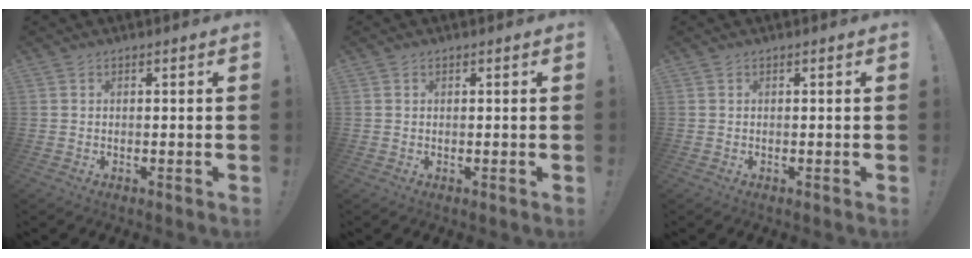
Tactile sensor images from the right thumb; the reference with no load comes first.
{"total": 0.0}
{"total": 0.0}